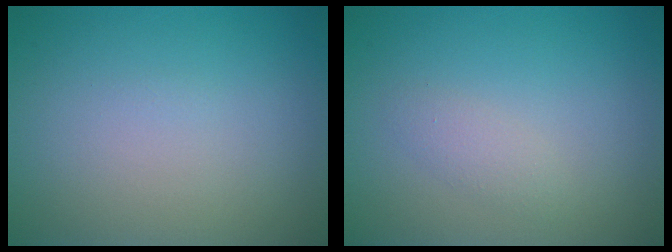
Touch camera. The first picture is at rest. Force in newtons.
{"total": 1.2, "press": 1.2, "slide": 0.1}